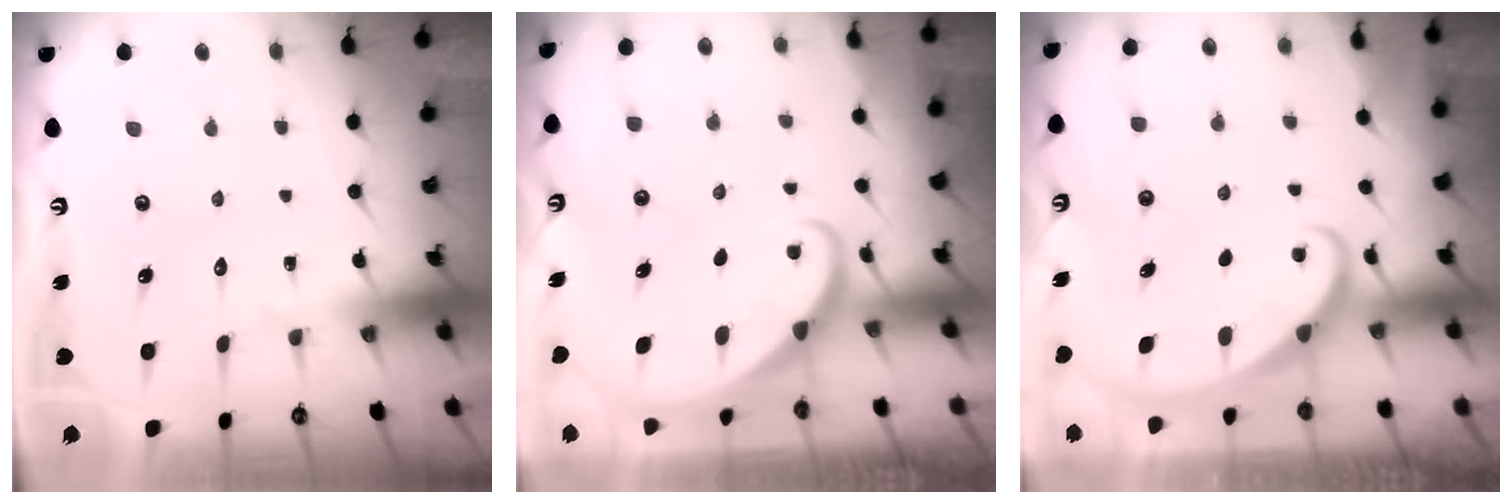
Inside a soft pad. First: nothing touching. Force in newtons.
{"total": 1.9, "press": 1.8, "slide": 0.2}
{"total": 2.1, "press": 2.1, "slide": 0.1}